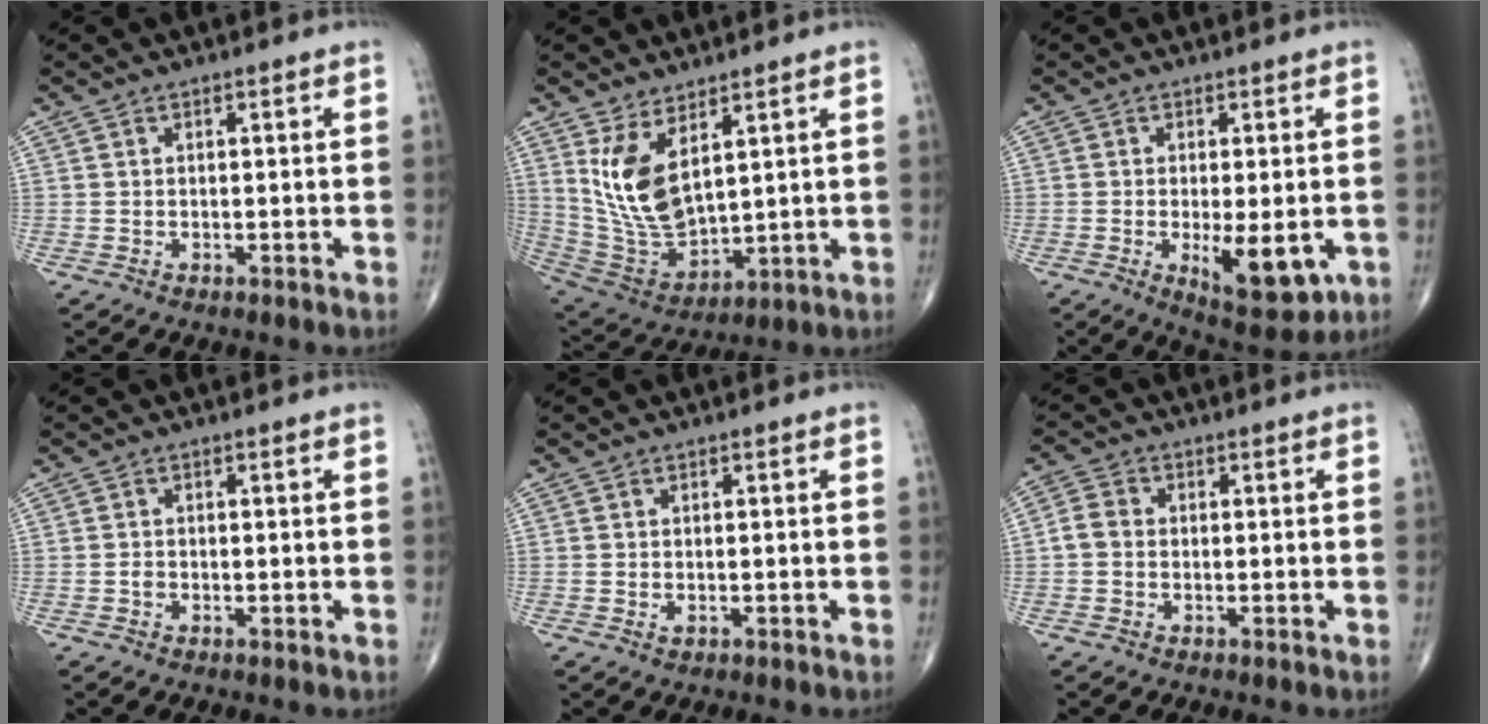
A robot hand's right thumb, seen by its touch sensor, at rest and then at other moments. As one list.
[{"total": 12.3, "force": [5.1, 5.8, 9.6], "torque": [-0.180, -0.037, 0.122]}, {"total": 9.4, "force": [-2.4, 3.6, 8.4], "torque": [-0.111, -0.021, -0.027]}, {"total": 0.8, "force": [-0.4, 0.5, 0.5], "torque": [-0.006, 0.001, -0.009]}, {"total": 0.7, "force": [-0.3, 0.4, 0.5], "torque": [-0.010, -0.002, -0.005]}, {"total": 3.4, "force": [-0.4, 2.9, 1.8], "torque": [-0.033, 0.010, -0.014]}]